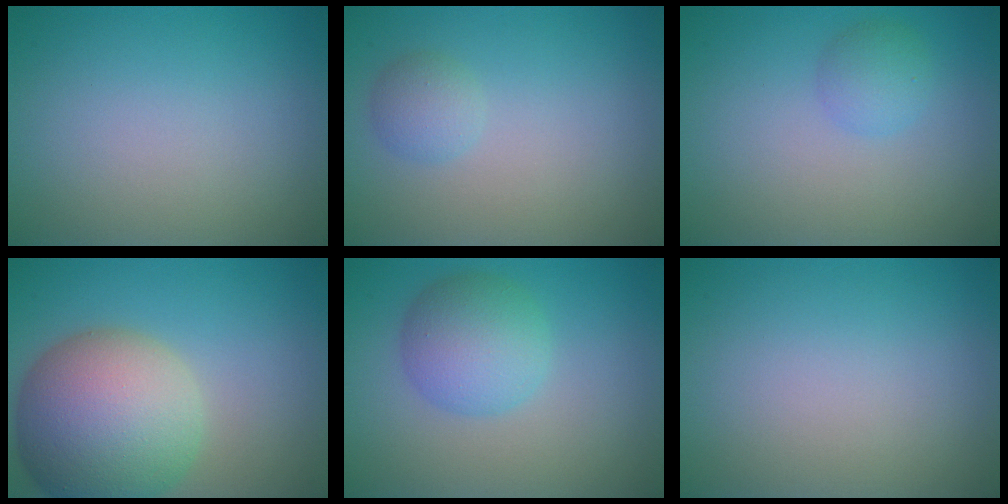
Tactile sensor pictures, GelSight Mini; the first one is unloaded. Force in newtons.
{"total": 1.7, "press": 1.7, "slide": 0.1}
{"total": 1.8, "press": 1.8, "slide": 0.1}
{"total": 11.7, "press": 11.7, "slide": 0.6}
{"total": 4.6, "press": 4.6, "slide": 0.1}
{"total": 0.0}